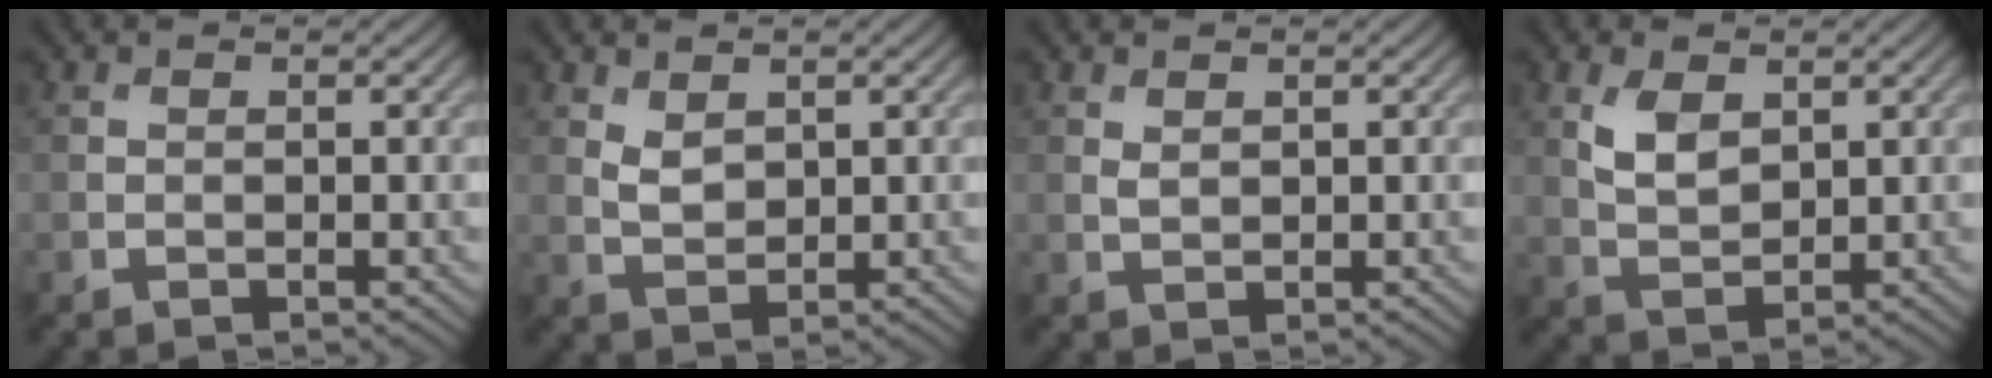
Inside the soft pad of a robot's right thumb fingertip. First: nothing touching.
{"total": 2.3, "force": [1.3, 1.3, 1.4], "torque": [-0.035, -0.005, 0.030]}
{"total": 1.0, "force": [0.6, 0.5, 0.6], "torque": [-0.019, -0.003, 0.015]}
{"total": 4.2, "force": [1.7, 2.4, 3.0], "torque": [-0.073, -0.002, 0.038]}